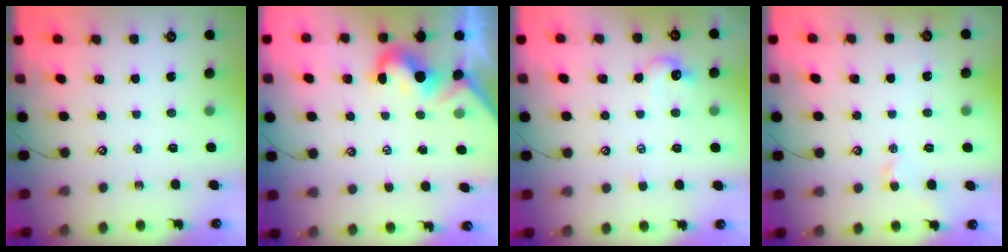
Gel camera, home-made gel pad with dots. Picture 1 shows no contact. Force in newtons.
{"total": 1.8, "press": 1.6, "slide": 0.8}
{"total": 1.9, "press": 1.8, "slide": 0.6}
{"total": 0.7, "press": 0.7, "slide": 0.2}